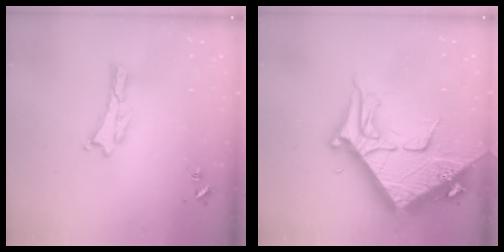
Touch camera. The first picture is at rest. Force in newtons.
{"total": 15.4, "press": 15.3, "slide": 1.7}